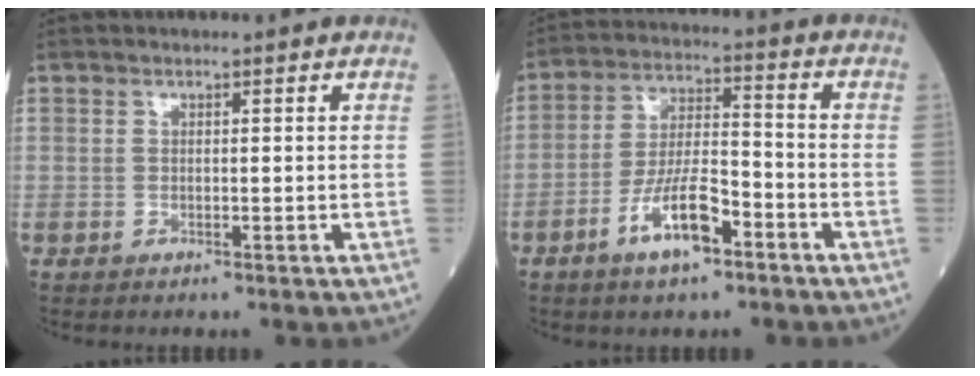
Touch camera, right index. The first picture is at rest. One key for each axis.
{"total": 9.4, "fx": -5.0, "fy": 2.6, "fz": 7.5, "tx": -0.147, "ty": 0.002, "tz": -0.093}